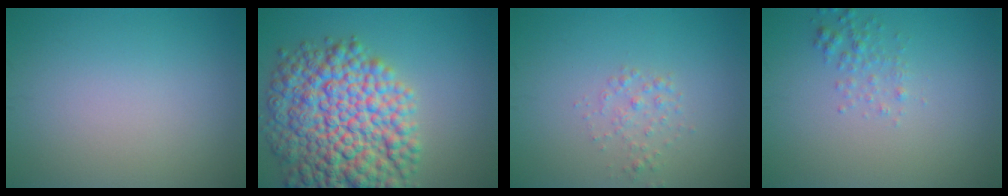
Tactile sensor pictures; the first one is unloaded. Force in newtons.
{"total": 12.5, "press": 12.5, "slide": 0.3}
{"total": 1.4, "press": 1.4, "slide": 0.0}
{"total": 1.6, "press": 1.5, "slide": 0.2}